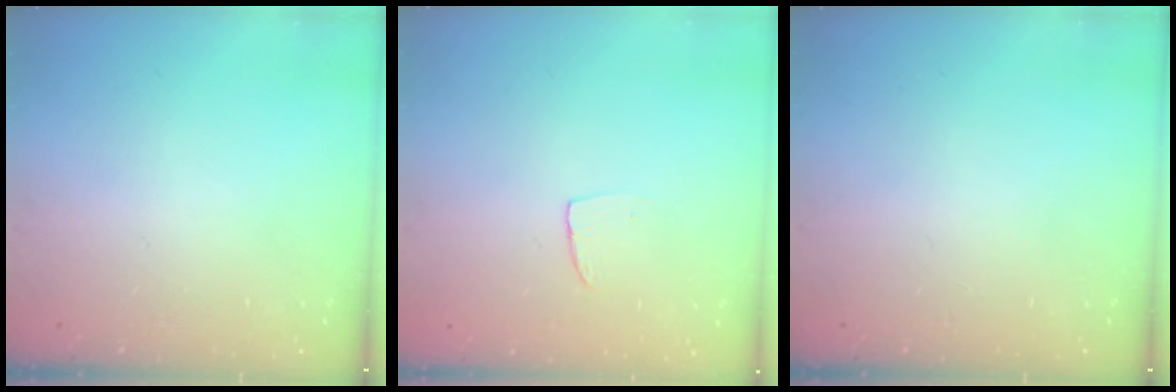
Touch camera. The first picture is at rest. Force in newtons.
{"total": 4.0, "press": 4.0, "slide": 0.3}
{"total": 0.0}